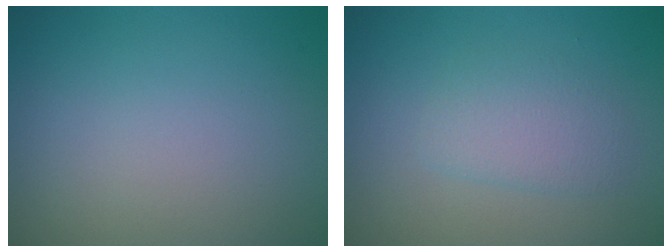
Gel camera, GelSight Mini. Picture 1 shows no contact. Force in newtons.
{"total": 2.2, "press": 2.2, "slide": 0.1}